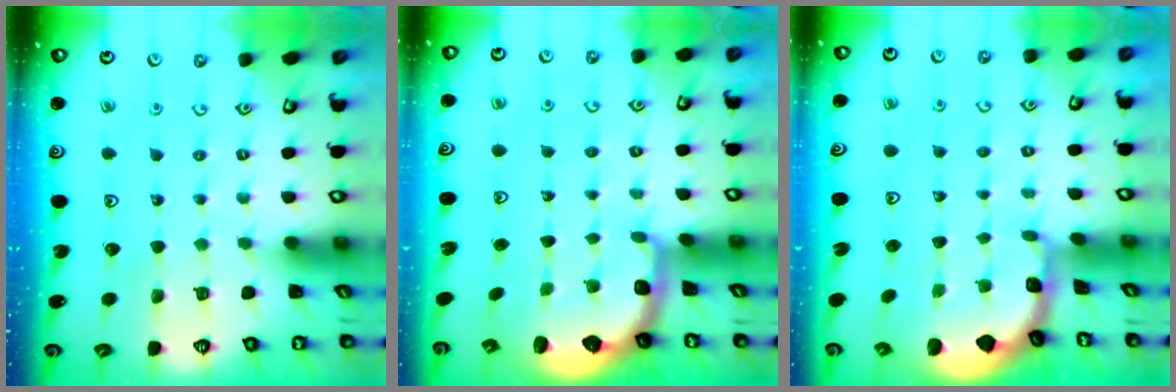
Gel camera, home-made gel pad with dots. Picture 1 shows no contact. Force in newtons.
{"total": 2.5, "press": 1.9, "slide": 1.7}
{"total": 1.3, "press": 1.2, "slide": 0.2}